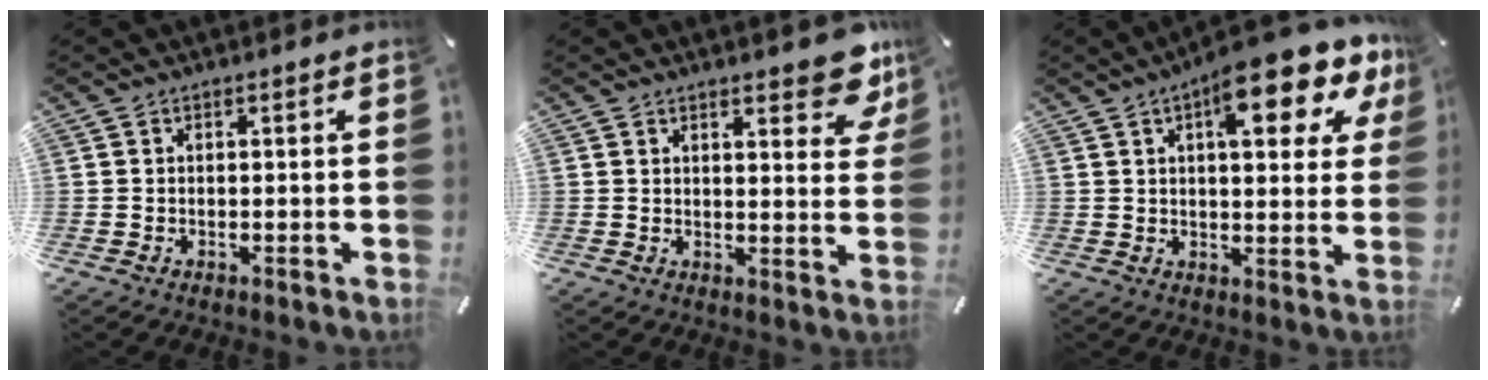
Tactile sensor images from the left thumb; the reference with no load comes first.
{"total": 8.3, "force": [6.0, 2.9, 4.9], "torque": [-0.052, -0.039, 0.099]}
{"total": 14.8, "force": [8.3, 5.2, 11.0], "torque": [-0.148, -0.044, 0.131]}